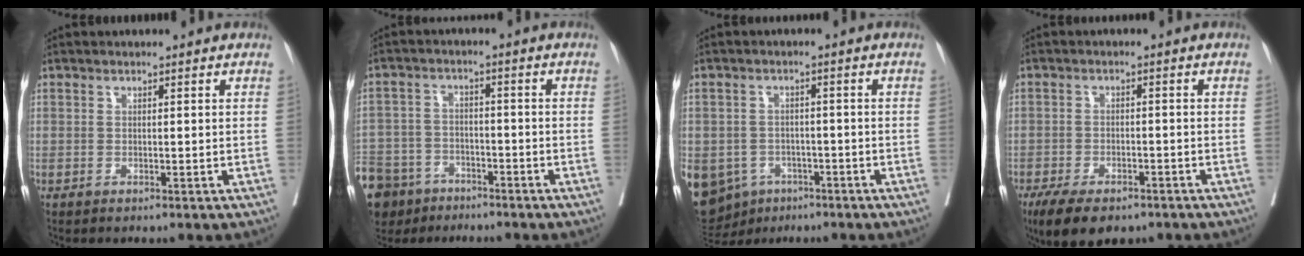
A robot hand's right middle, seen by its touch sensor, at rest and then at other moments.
{"total": 17.1, "force": [-11.5, 11.2, 6.2], "torque": [-0.209, -0.013, -0.185]}
{"total": 15.1, "force": [-7.1, 12.1, 5.5], "torque": [-0.169, -0.001, -0.091]}
{"total": 9.3, "force": [-6.7, 3.6, 5.4], "torque": [-0.087, -0.010, -0.101]}